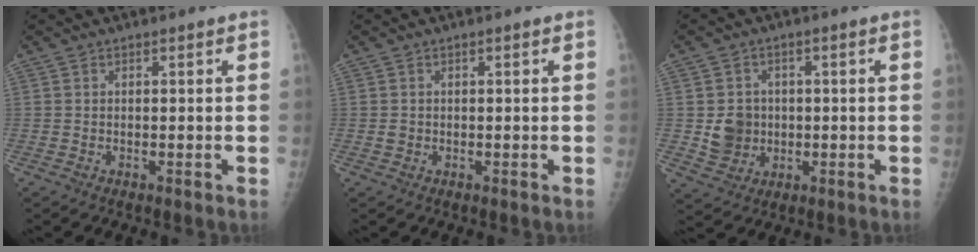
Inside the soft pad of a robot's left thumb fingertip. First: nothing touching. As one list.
[{"total": 0.8, "force": [-0.1, 0.8, 0.2], "torque": [0.000, 0.002, 0.000]}, {"total": 6.2, "force": [-0.3, 5.8, 2.3], "torque": [-0.012, 0.003, 0.003]}]